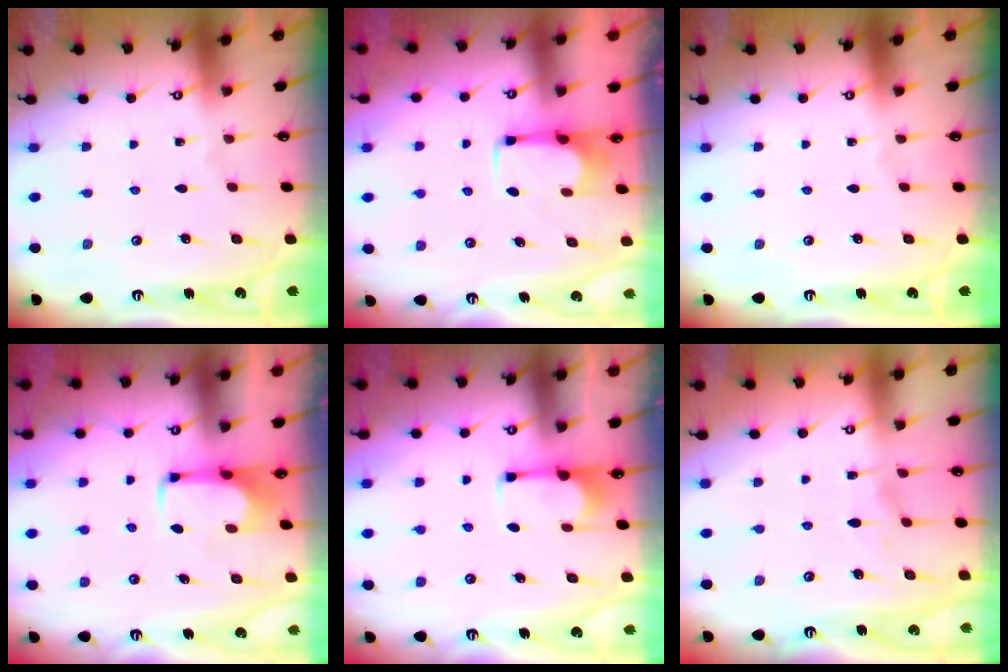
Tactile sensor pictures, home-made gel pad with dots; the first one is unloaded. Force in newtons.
{"total": 3.0, "press": 2.9, "slide": 0.5}
{"total": 0.0}
{"total": 1.3, "press": 1.2, "slide": 0.3}
{"total": 0.0}
{"total": 1.1, "press": 0.6, "slide": 0.9}